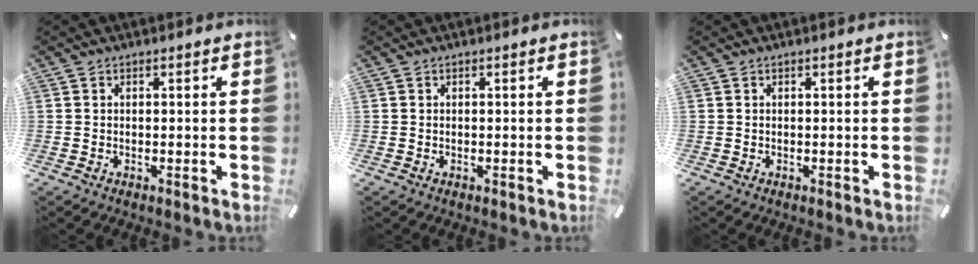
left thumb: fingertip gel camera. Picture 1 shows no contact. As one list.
[{"total": 0.0}, {"total": 0.0}]